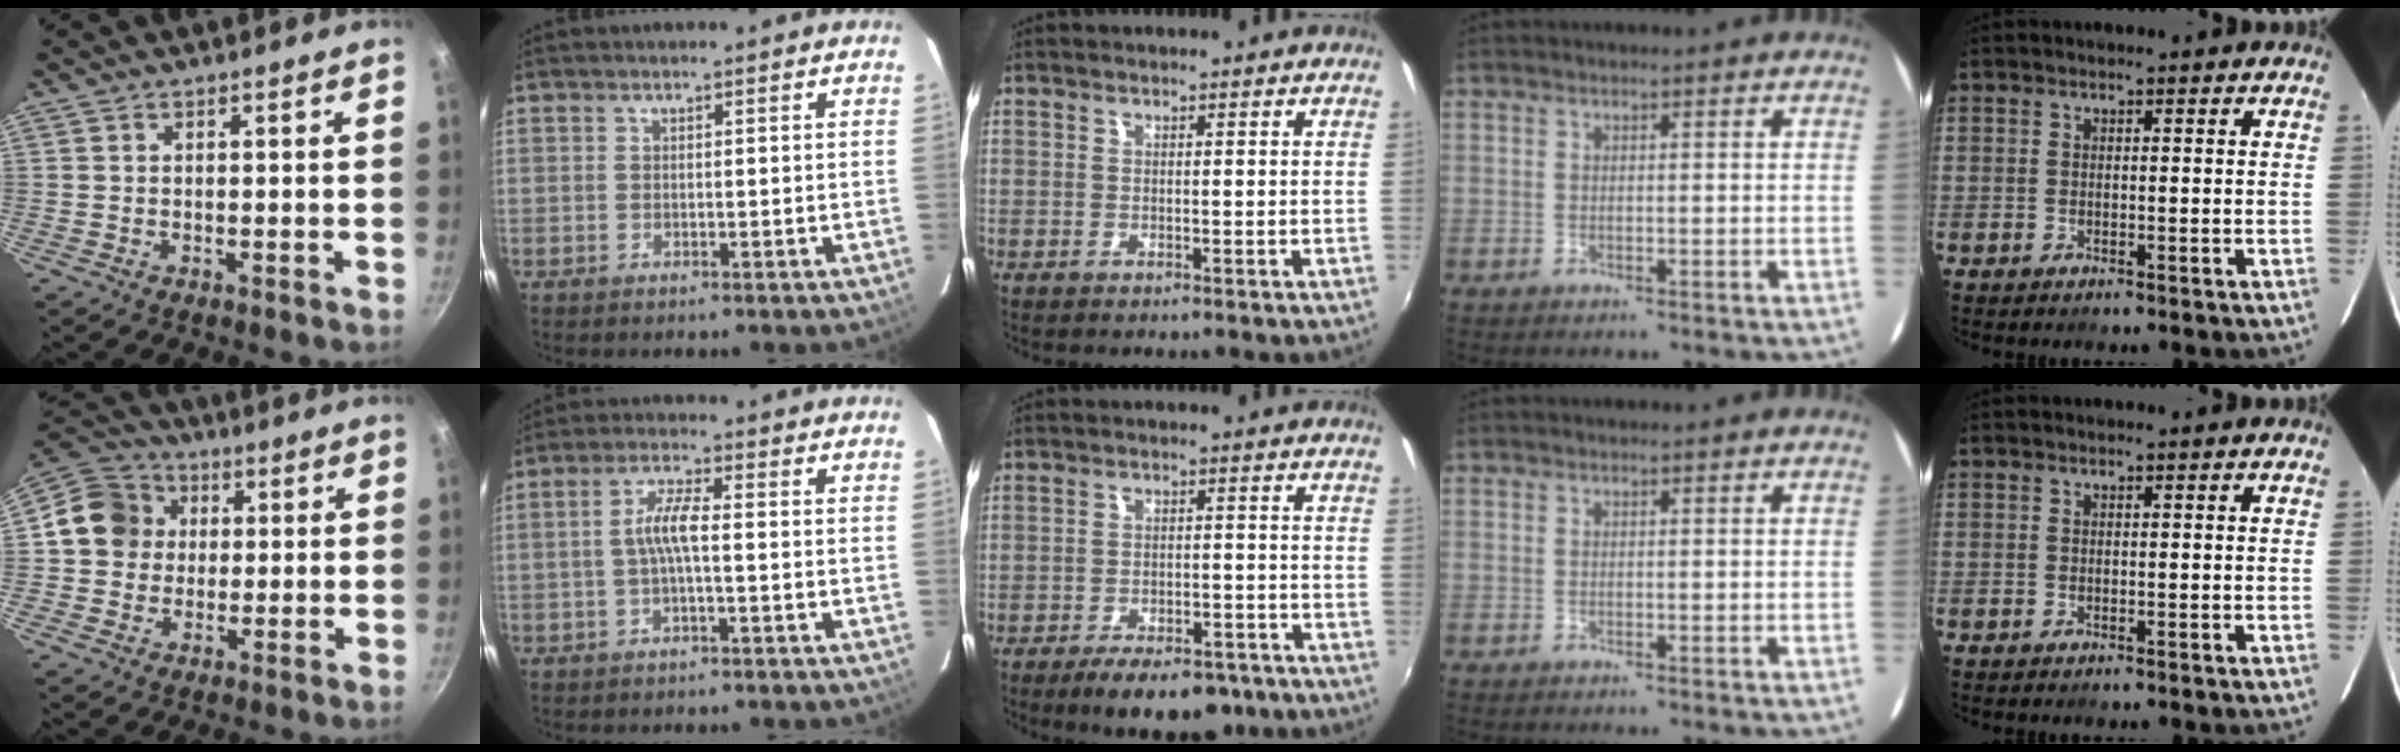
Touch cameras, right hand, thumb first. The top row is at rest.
{"thumb": {"total": 10.6, "force": [1.2, 9.7, 4.1], "torque": [-0.038, 0.020, 0.003]}, "index": {"total": 4.5, "force": [-0.7, 0.6, 4.5], "torque": [-0.091, 0.009, -0.012]}, "middle": {"total": 11.7, "force": [-8.6, 4.8, 6.3], "torque": [-0.125, -0.010, -0.119]}}